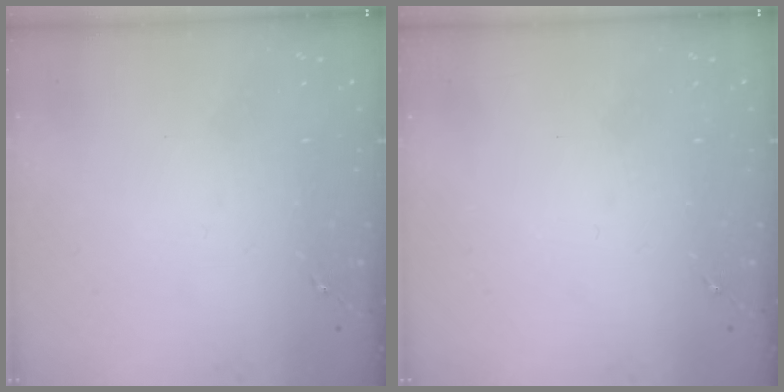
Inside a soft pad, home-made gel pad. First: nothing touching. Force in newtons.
{"total": 0.0}